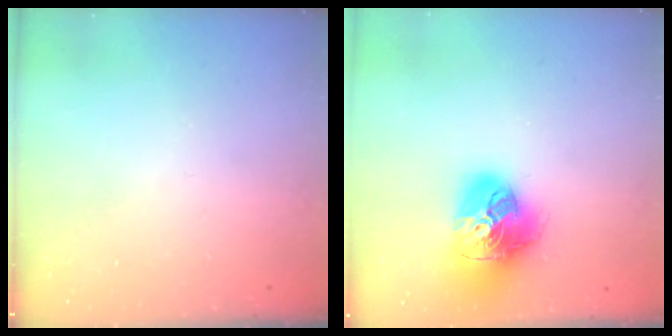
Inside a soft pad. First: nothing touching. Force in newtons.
{"total": 20.5, "press": 20.4, "slide": 2.4}